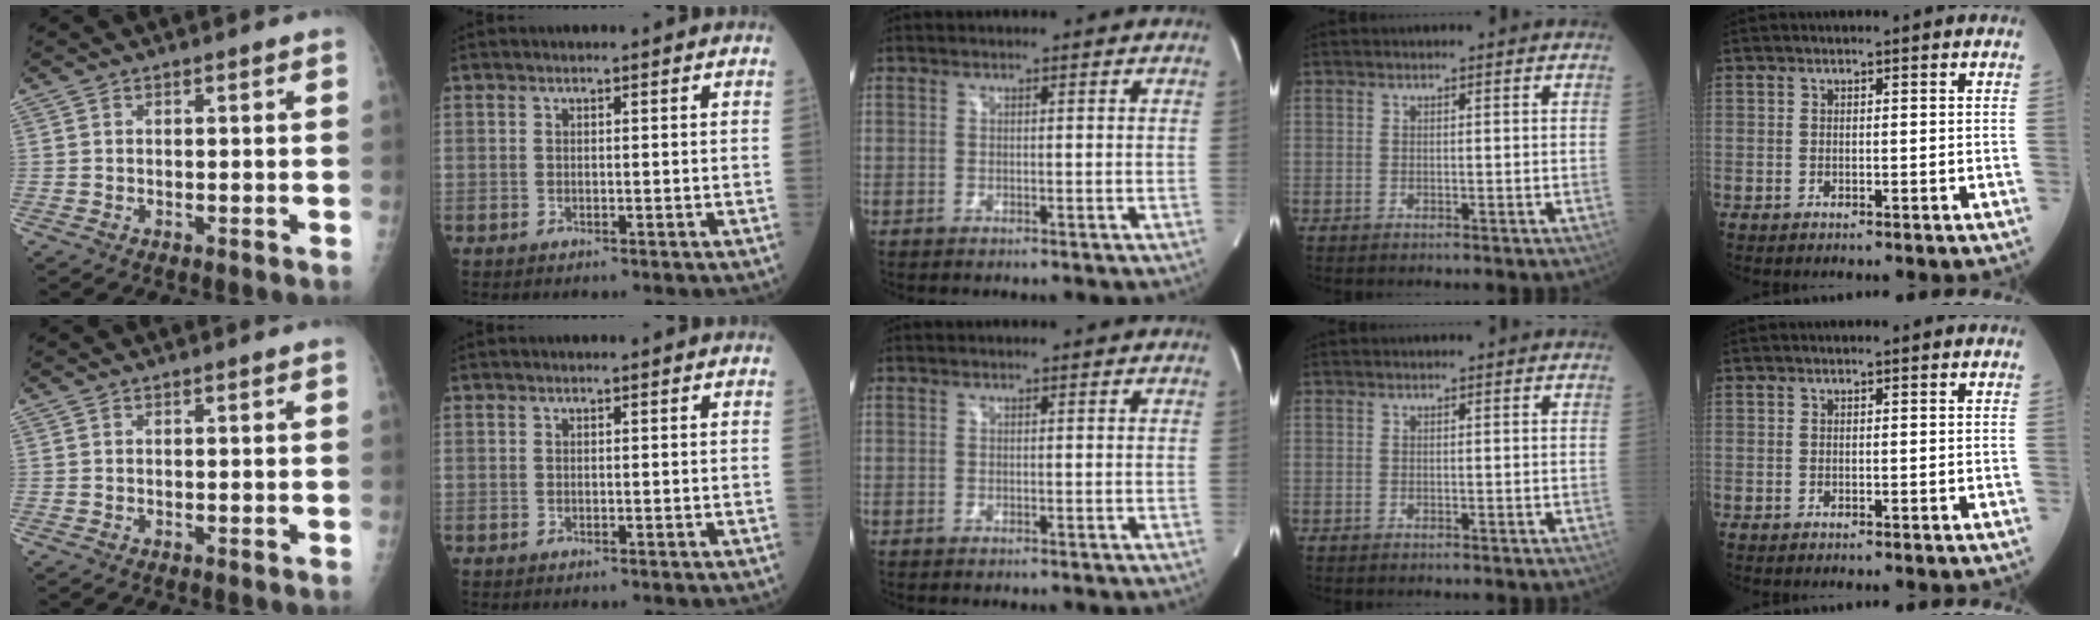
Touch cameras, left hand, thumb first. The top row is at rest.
{}